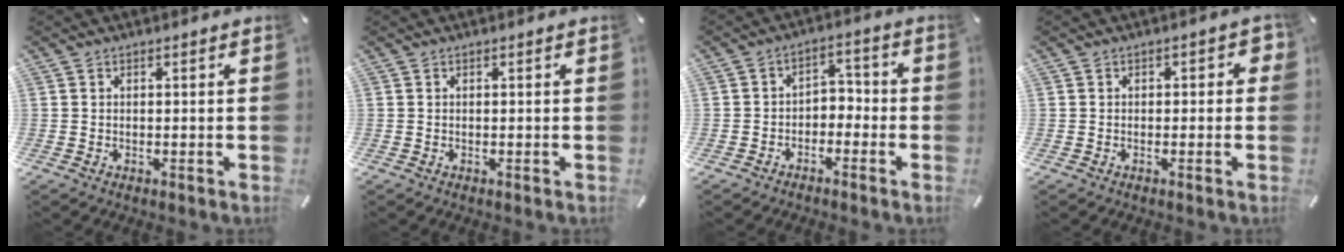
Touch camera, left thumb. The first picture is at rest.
{"total": 0.0}
{"total": 3.9, "force": [-2.8, 2.5, 1.3], "torque": [-0.023, 0.018, -0.057]}
{"total": 1.8, "force": [-0.5, 1.2, 1.2], "torque": [-0.014, 0.004, -0.012]}